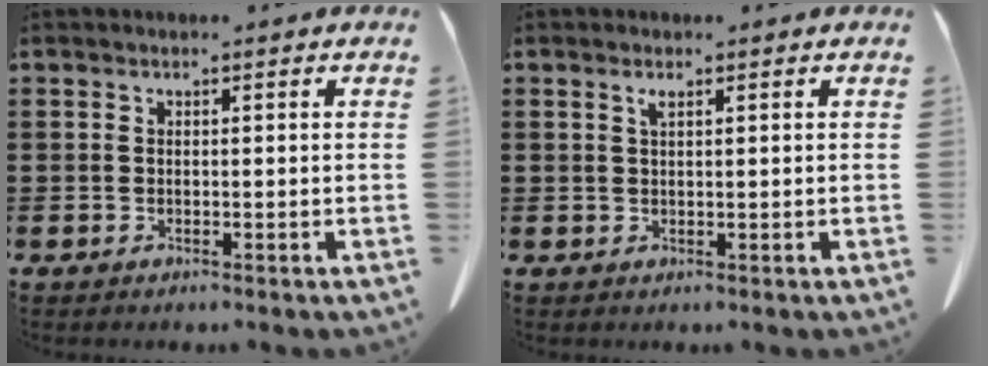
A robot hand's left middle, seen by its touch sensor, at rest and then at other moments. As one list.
[{"total": 1.2, "force": [0.6, 0.3, 1.0], "torque": [-0.021, 0.001, 0.012]}]